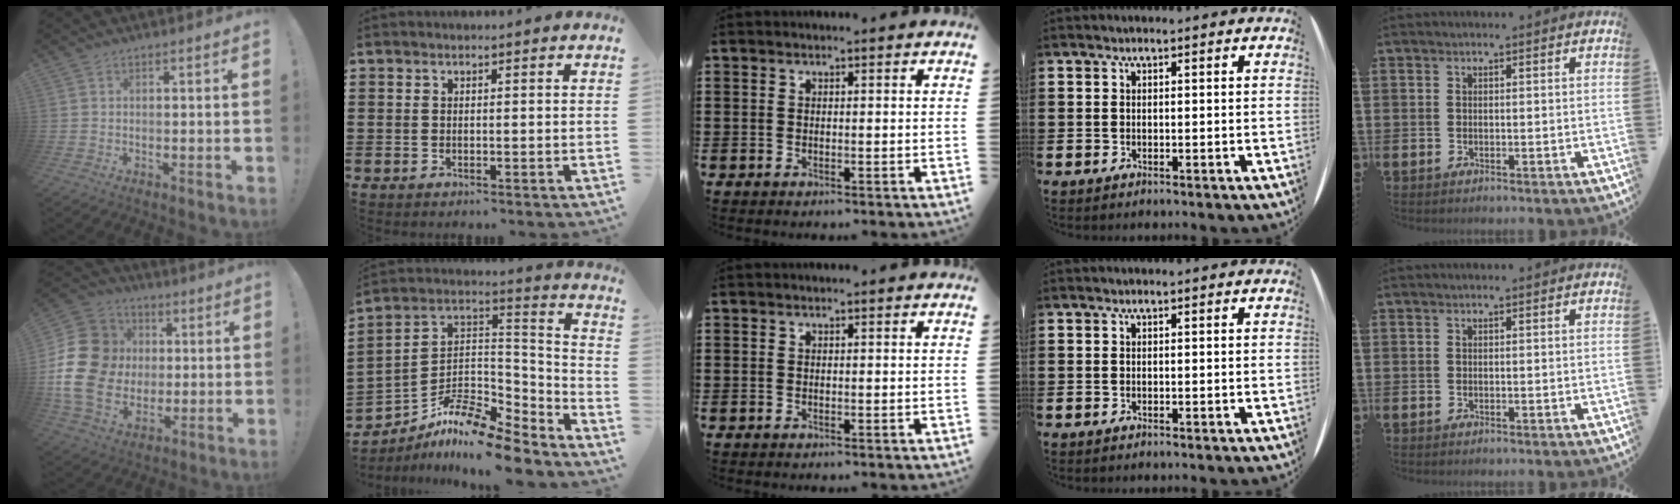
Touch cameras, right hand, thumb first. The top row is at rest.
{"thumb": {"total": 20.9, "force": [0.3, 17.6, 11.2], "torque": [-0.205, 0.017, 0.037]}, "index": {"total": 10.8, "force": [-9.3, 2.8, 4.7], "torque": [-0.096, 0.013, -0.184]}}